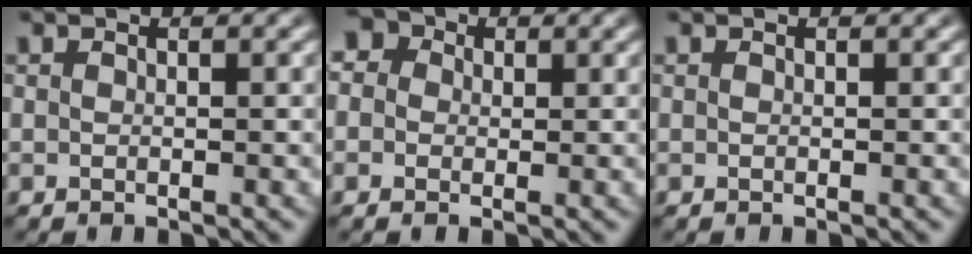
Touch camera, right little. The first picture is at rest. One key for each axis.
{"total": 7.0, "fx": 2.1, "fy": 6.0, "fz": 3.0, "tx": -0.060, "ty": 0.013, "tz": 0.012}
{"total": 0.0}